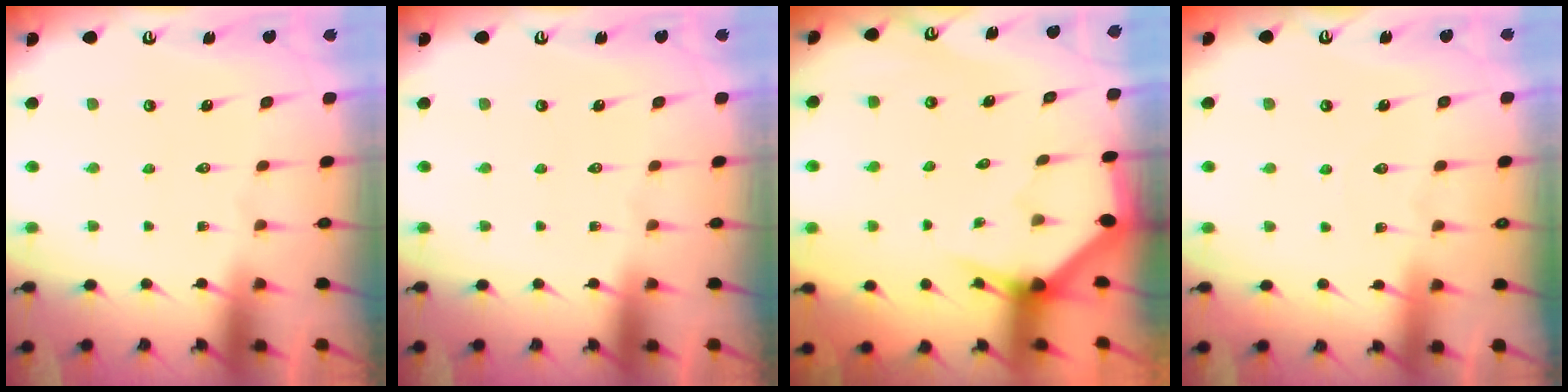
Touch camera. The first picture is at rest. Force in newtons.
{"total": 0.0}
{"total": 3.0, "press": 3.0, "slide": 0.0}
{"total": 2.7, "press": 2.7, "slide": 0.3}